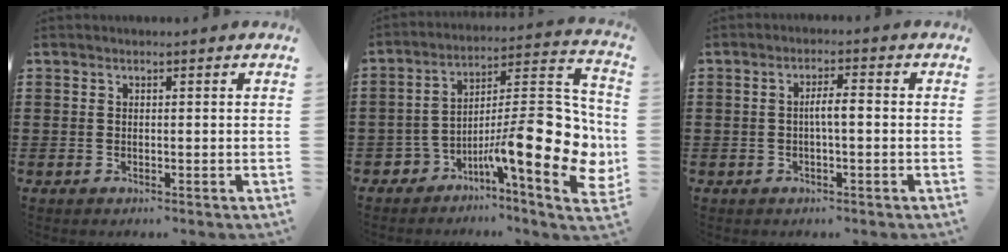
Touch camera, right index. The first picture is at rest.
{"total": 15.7, "force": [-4.4, 4.9, 14.3], "torque": [-0.200, -0.010, -0.071]}
{"total": 2.8, "force": [-0.4, 0.5, 2.8], "torque": [-0.050, 0.003, -0.009]}